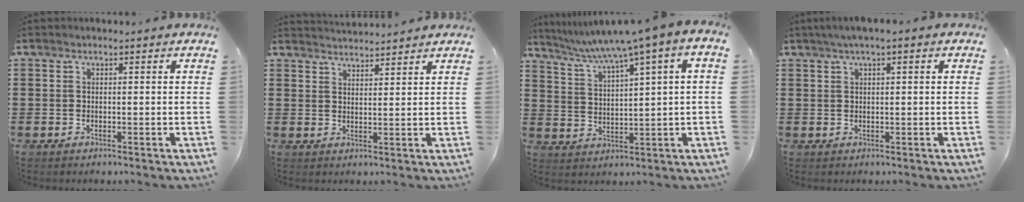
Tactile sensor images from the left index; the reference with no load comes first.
{"total": 2.6, "force": [2.6, -0.3, -0.2], "torque": [-0.004, -0.010, 0.050]}
{"total": 5.3, "force": [3.2, 0.0, 4.2], "torque": [-0.095, -0.025, 0.046]}
{"total": 1.7, "force": [0.6, 0.2, 1.6], "torque": [-0.030, 0.002, 0.011]}